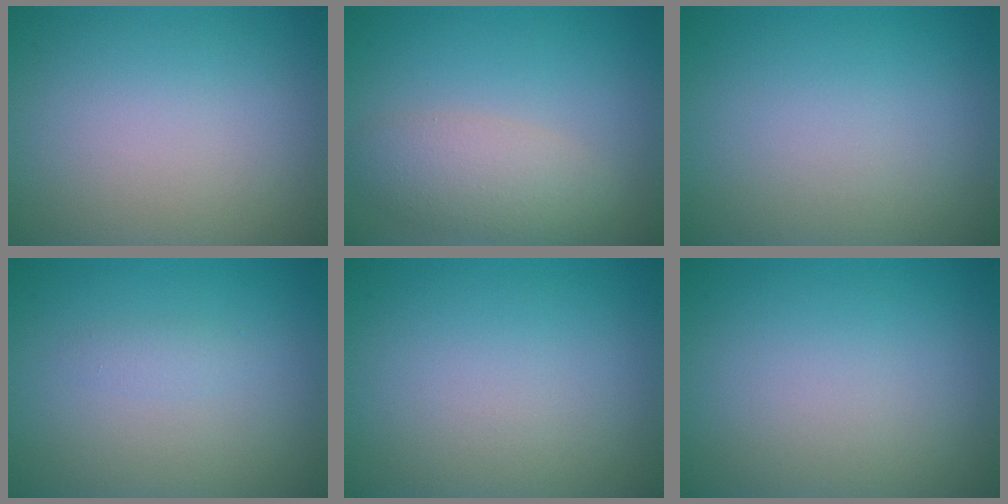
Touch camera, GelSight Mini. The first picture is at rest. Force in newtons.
{"total": 3.8, "press": 3.8, "slide": 0.3}
{"total": 0.0}
{"total": 0.8, "press": 0.8, "slide": 0.1}
{"total": 0.0}
{"total": 0.0}